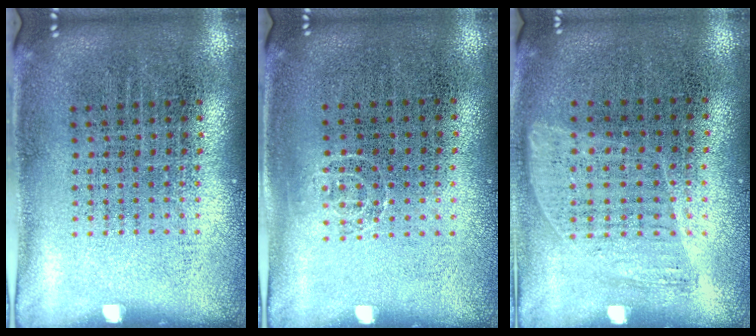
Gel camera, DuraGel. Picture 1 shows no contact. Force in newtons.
{"total": 0.7, "press": 0.5, "slide": 0.5}
{"total": 0.5, "press": 0.4, "slide": 0.4}